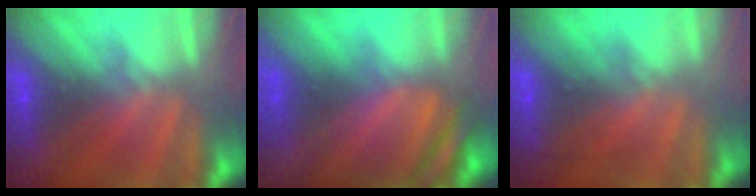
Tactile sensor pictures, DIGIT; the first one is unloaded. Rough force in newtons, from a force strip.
{"total": 6.2}
{"total": 2.4}